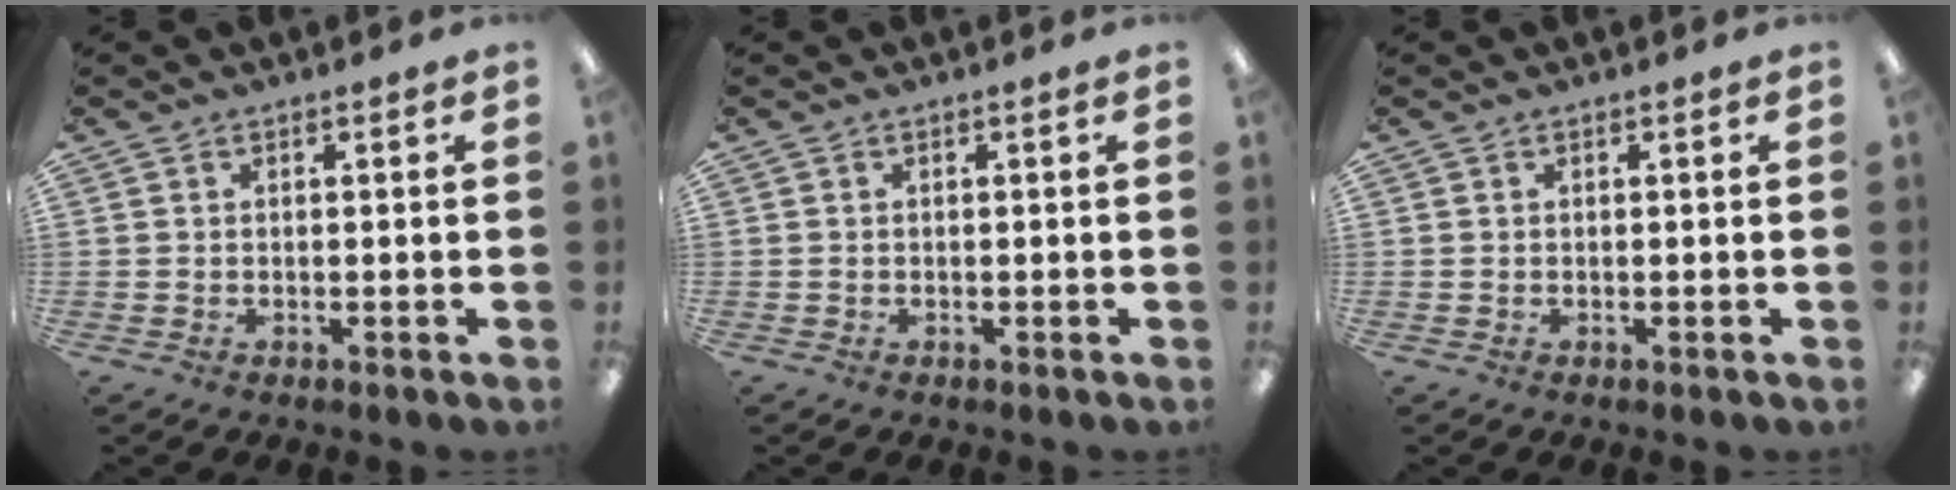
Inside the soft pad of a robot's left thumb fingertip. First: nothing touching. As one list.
[{"total": 0.0}, {"total": 0.0}]